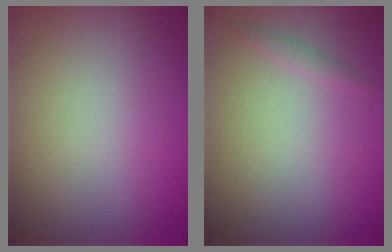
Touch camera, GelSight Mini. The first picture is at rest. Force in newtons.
{"total": 0.8, "press": 0.8, "slide": 0.1}